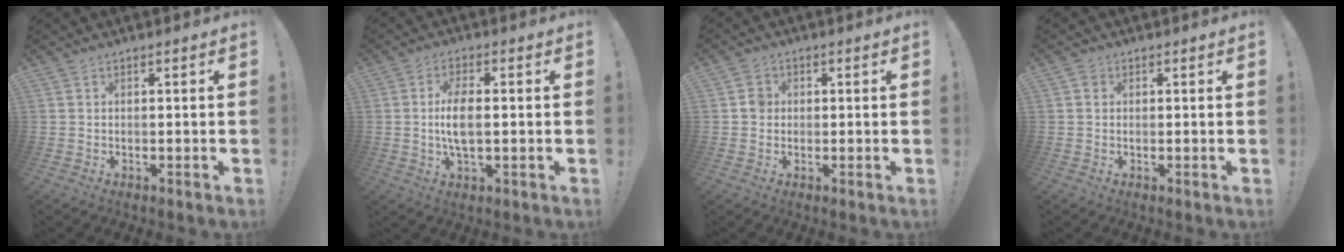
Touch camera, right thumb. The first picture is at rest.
{"total": 7.8, "force": [-0.3, 3.1, 7.2], "torque": [-0.131, -0.006, -0.010]}
{"total": 3.2, "force": [-0.2, 3.0, 1.0], "torque": [-0.009, 0.006, -0.006]}
{"total": 1.4, "force": [0.4, 1.2, 0.5], "torque": [-0.002, 0.001, 0.005]}